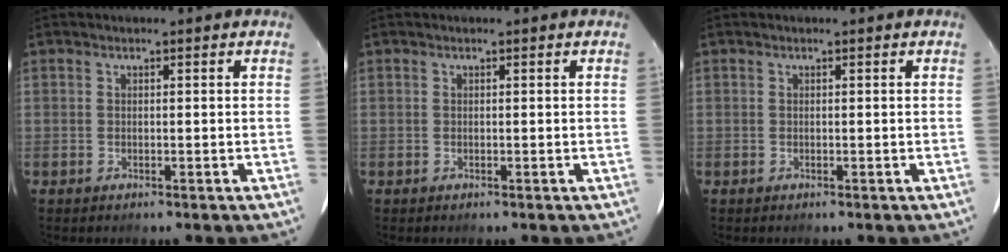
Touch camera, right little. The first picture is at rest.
{"total": 0.0}
{"total": 0.0}